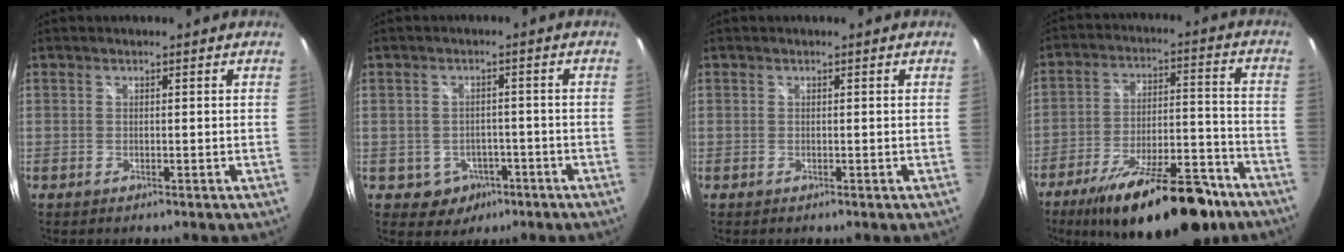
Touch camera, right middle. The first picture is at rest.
{"total": 5.1, "force": [-2.4, 4.4, 1.2], "torque": [-0.037, 0.011, -0.020]}
{"total": 0.0}
{"total": 22.7, "force": [-16.5, 7.4, 13.6], "torque": [-0.221, -0.011, -0.236]}